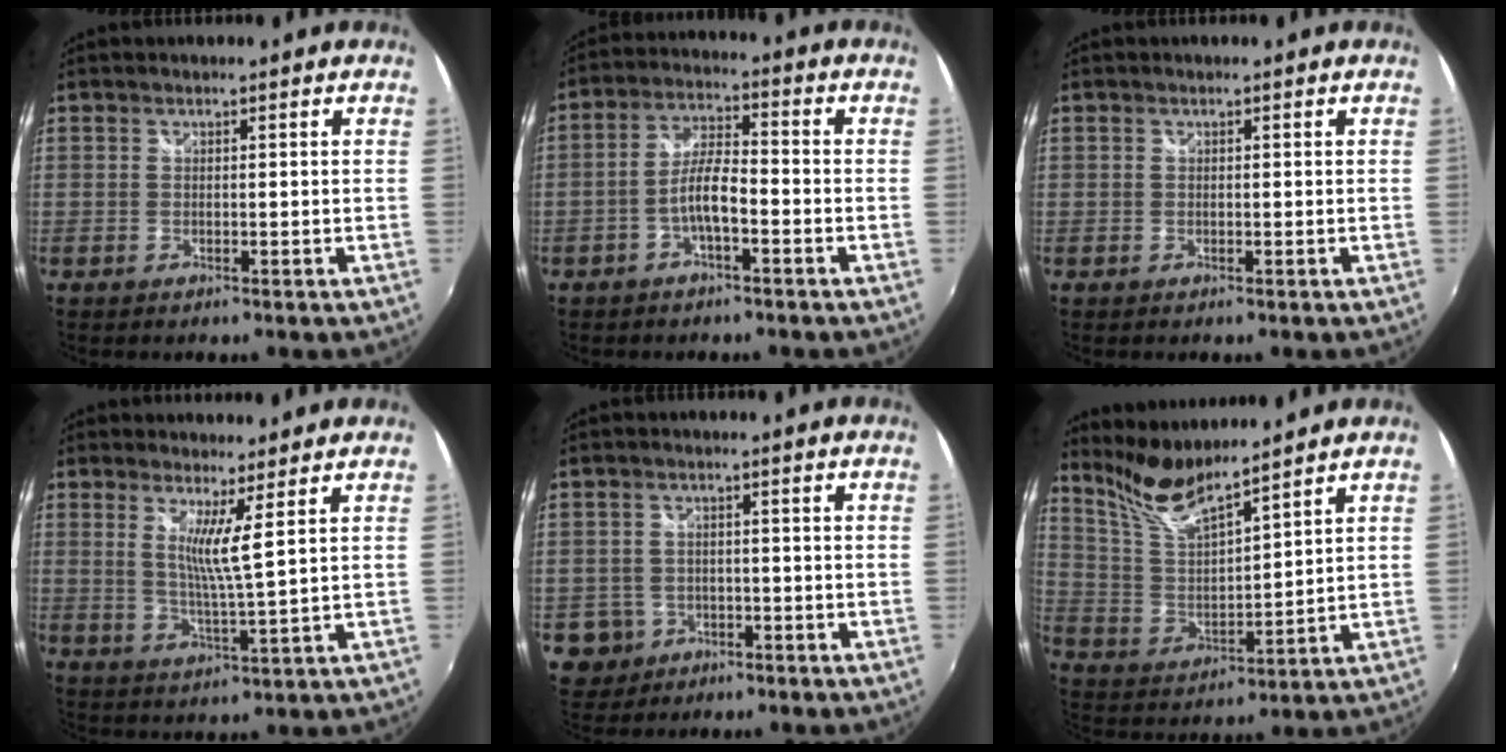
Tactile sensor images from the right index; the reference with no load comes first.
{"total": 5.9, "force": [-2.6, 1.5, 5.0], "torque": [-0.106, 0.012, -0.048]}
{"total": 0.0}
{"total": 5.3, "force": [2.6, -0.8, 4.5], "torque": [-0.080, -0.016, 0.041]}
{"total": 5.7, "force": [-1.9, 5.3, 0.8], "torque": [-0.029, 0.013, -0.021]}
{"total": 10.1, "force": [8.9, 0.5, 4.6], "torque": [-0.092, -0.012, 0.182]}